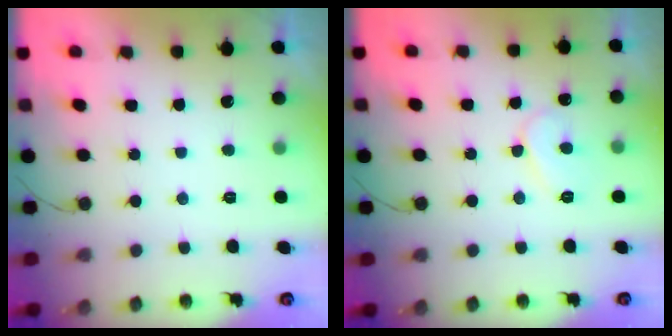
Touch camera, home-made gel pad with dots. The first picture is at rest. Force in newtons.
{"total": 7.5, "press": 7.5, "slide": 0.5}